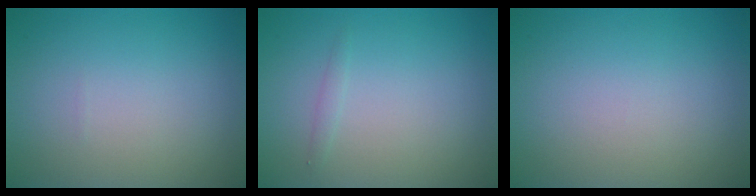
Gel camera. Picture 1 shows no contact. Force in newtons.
{"total": 0.6, "press": 0.6, "slide": 0.0}
{"total": 0.0}